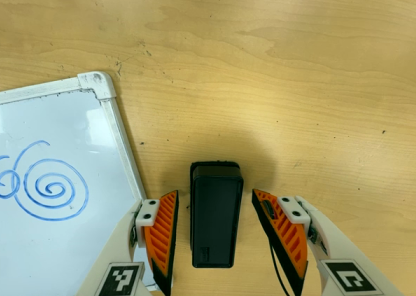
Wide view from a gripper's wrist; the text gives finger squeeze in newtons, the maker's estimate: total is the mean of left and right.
{"total": 0.0}